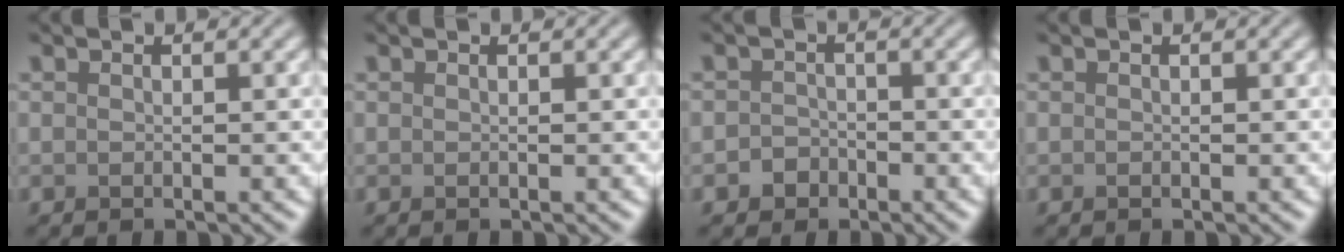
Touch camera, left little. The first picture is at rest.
{"total": 0.0}
{"total": 1.6, "force": [-0.8, 1.3, 0.3], "torque": [0.003, 0.004, -0.018]}
{"total": 0.0}